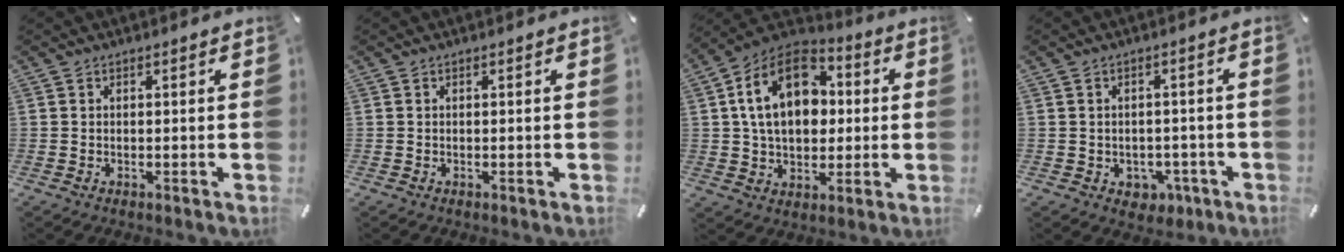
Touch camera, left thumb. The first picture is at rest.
{"total": 0.0}
{"total": 17.8, "force": [3.2, 12.9, 11.8], "torque": [-0.219, 0.000, 0.057]}
{"total": 4.2, "force": [-1.1, 3.7, 1.7], "torque": [-0.013, 0.003, -0.020]}